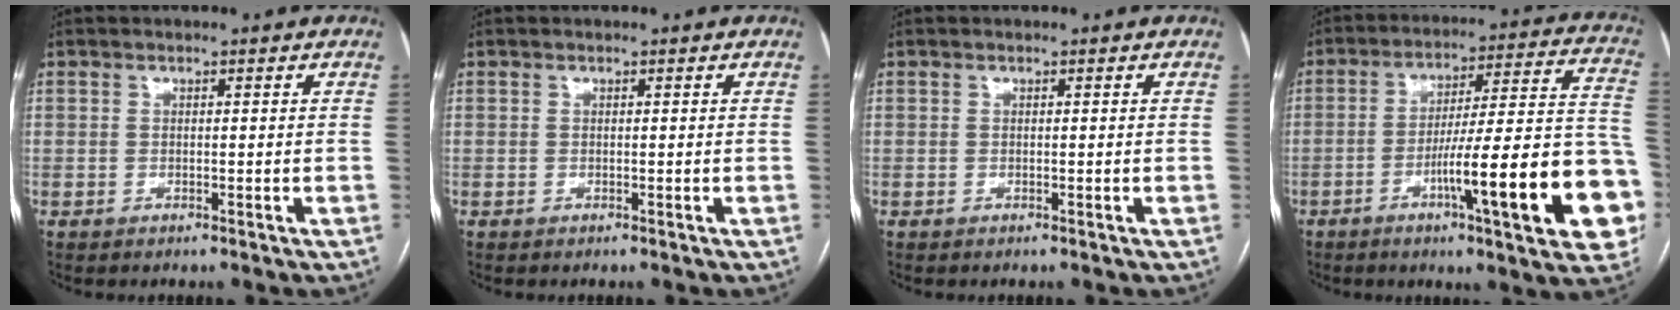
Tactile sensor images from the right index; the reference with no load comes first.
{"total": 0.0}
{"total": 0.0}
{"total": 21.6, "force": [-7.6, 1.6, 20.2], "torque": [-0.215, 0.014, -0.105]}